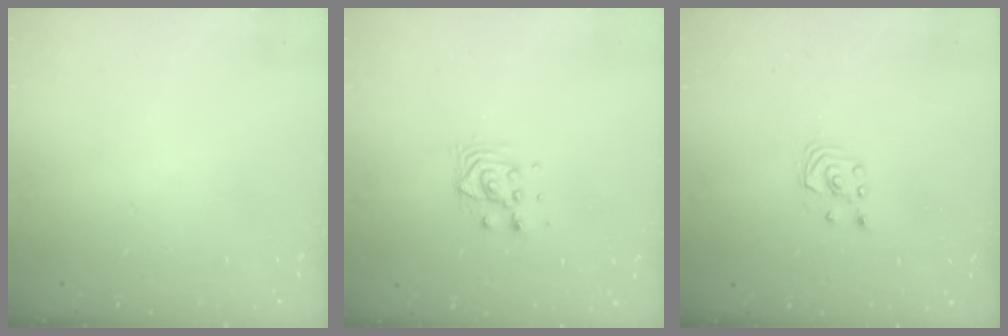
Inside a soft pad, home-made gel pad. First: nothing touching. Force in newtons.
{"total": 7.6, "press": 7.6, "slide": 0.3}
{"total": 1.8, "press": 1.8, "slide": 0.2}